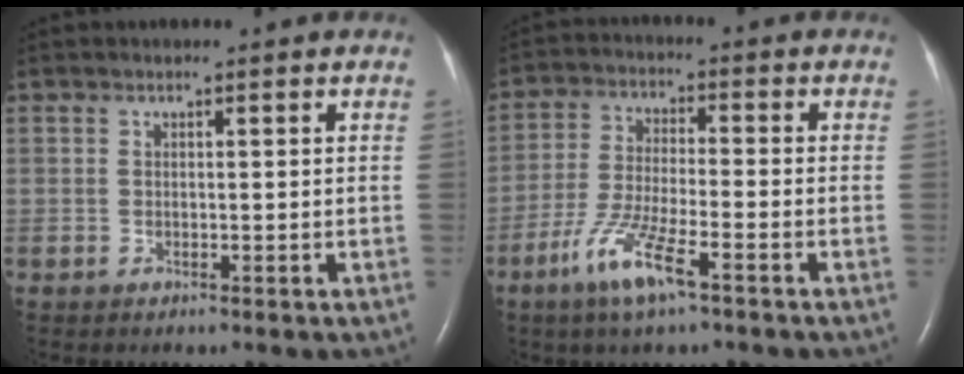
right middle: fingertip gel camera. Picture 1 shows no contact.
{"total": 8.5, "force": [-4.9, 1.0, 6.9], "torque": [-0.142, -0.013, -0.094]}